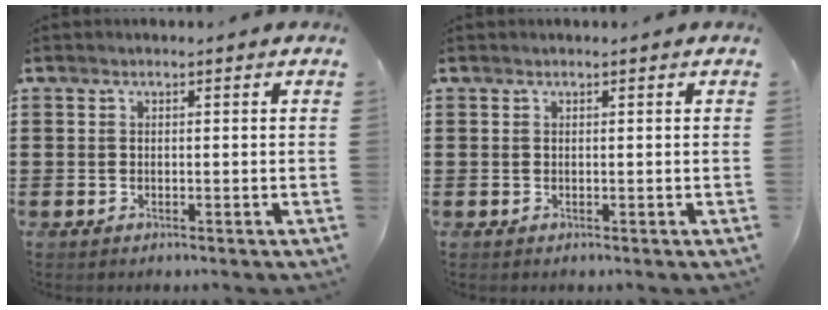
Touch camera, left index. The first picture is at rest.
{"total": 0.0}